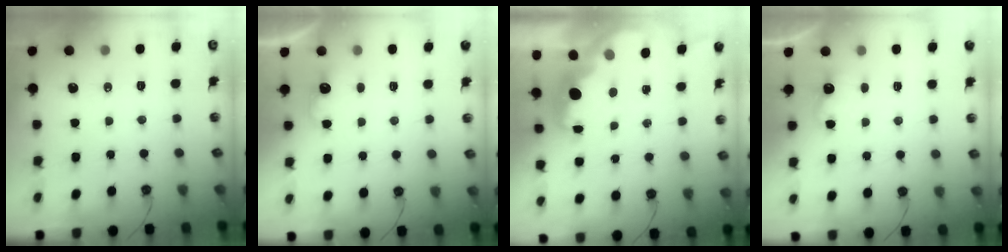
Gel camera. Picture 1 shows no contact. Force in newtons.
{"total": 3.9, "press": 3.8, "slide": 0.9}
{"total": 2.4, "press": 2.2, "slide": 0.8}
{"total": 3.3, "press": 3.1, "slide": 1.0}